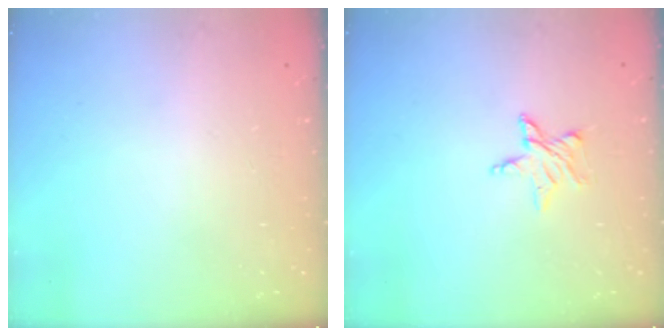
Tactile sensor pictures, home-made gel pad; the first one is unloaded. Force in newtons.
{"total": 5.2, "press": 5.2, "slide": 0.4}